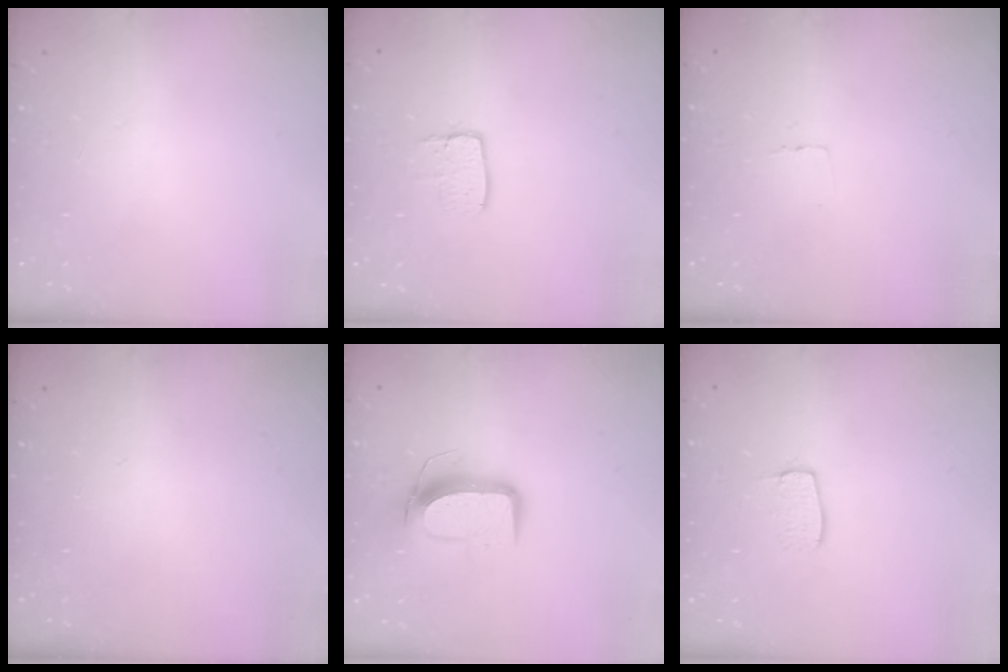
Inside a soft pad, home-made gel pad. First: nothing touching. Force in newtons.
{"total": 6.8, "press": 6.8, "slide": 0.4}
{"total": 2.3, "press": 2.3, "slide": 0.1}
{"total": 0.0}
{"total": 10.2, "press": 10.2, "slide": 0.2}
{"total": 6.8, "press": 6.8, "slide": 0.4}